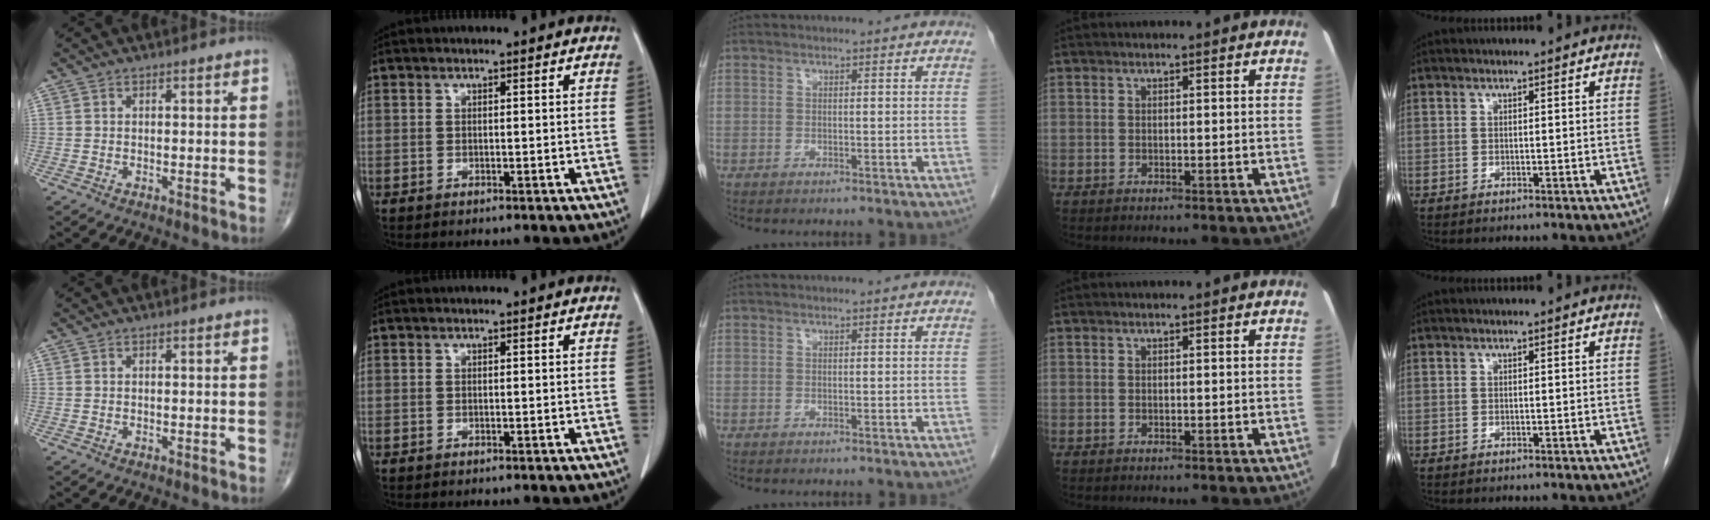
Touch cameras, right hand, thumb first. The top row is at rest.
{}